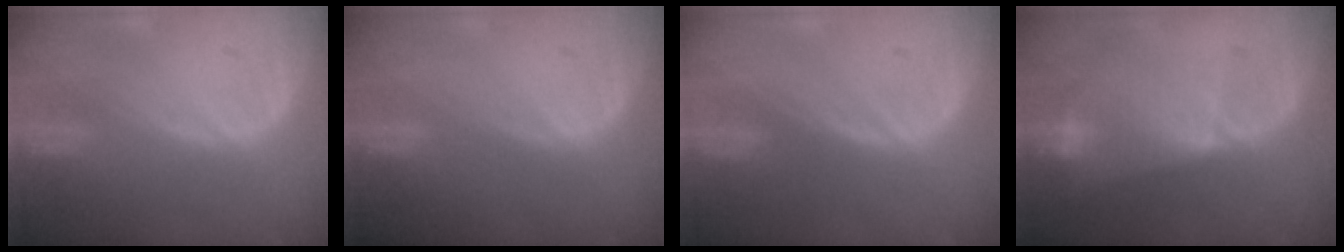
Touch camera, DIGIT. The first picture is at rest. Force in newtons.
{"total": 0.0}
{"total": 0.0}
{"total": 6.9, "press": 6.7, "slide": 1.7}